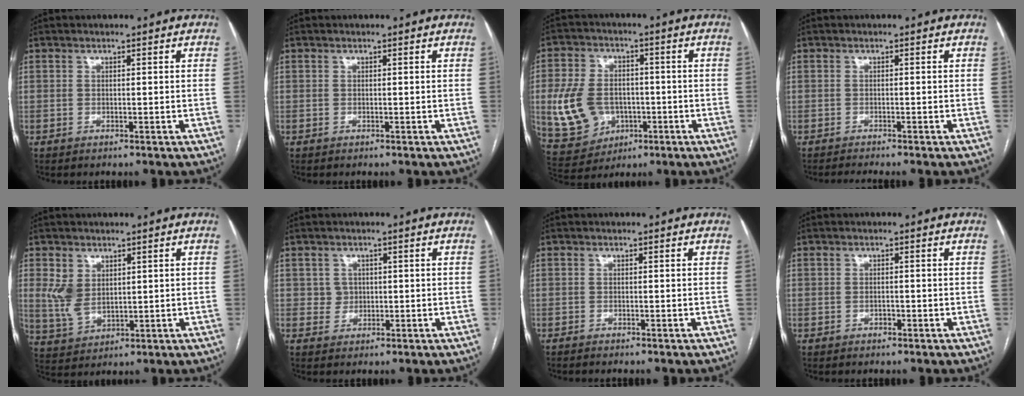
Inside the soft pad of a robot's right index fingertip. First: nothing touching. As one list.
[{"total": 0.0}, {"total": 11.9, "force": [-1.6, 9.1, 7.4], "torque": [-0.176, 0.019, -0.010]}, {"total": 2.6, "force": [-2.3, -0.6, 1.0], "torque": [-0.010, -0.004, -0.036]}, {"total": 5.5, "force": [1.8, 3.9, 3.5], "torque": [-0.086, 0.006, 0.048]}, {"total": 2.2, "force": [0.2, 2.1, 0.1], "torque": [0.005, 0.005, 0.004]}, {"total": 0.7, "force": [-0.6, 0.0, 0.2], "torque": [-0.006, -0.001, -0.011]}, {"total": 0.9, "force": [-0.4, 0.7, 0.4], "torque": [-0.010, 0.002, -0.005]}]